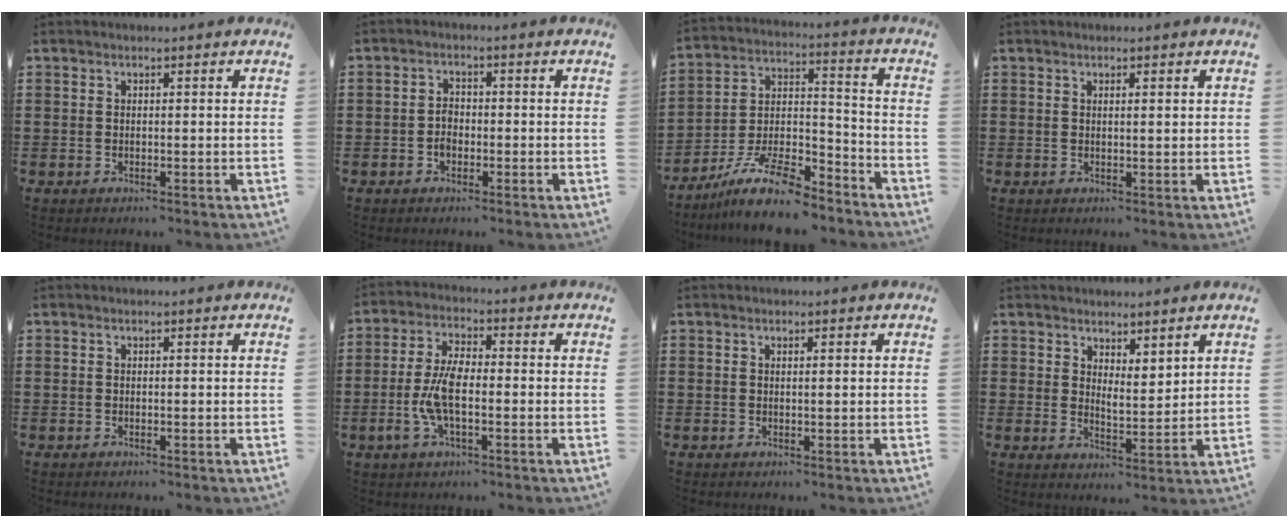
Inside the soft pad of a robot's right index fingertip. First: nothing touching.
{"total": 2.3, "force": [-0.9, 1.5, 1.6], "torque": [-0.031, 0.003, -0.018]}
{"total": 12.5, "force": [-10.1, 3.1, 6.8], "torque": [-0.119, 0.038, -0.189]}
{"total": 0.8, "force": [0.3, 0.1, 0.7], "torque": [-0.015, 0.001, 0.006]}
{"total": 0.0}
{"total": 7.1, "force": [-1.5, 2.7, 6.4], "torque": [-0.153, -0.010, -0.035]}
{"total": 0.6, "force": [0.2, 0.0, 0.5], "torque": [-0.010, 0.000, 0.004]}
{"total": 3.5, "force": [3.2, 1.1, 0.5], "torque": [-0.020, -0.006, 0.062]}